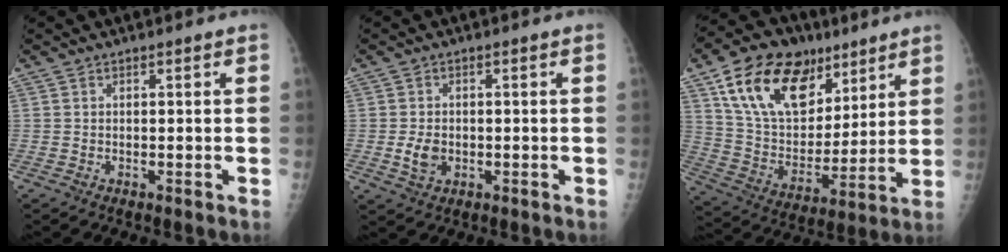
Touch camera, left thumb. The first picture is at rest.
{"total": 3.8, "force": [-0.5, 2.8, 2.5], "torque": [-0.042, -0.002, -0.005]}
{"total": 22.7, "force": [12.4, 13.9, 13.1], "torque": [-0.196, -0.030, 0.221]}